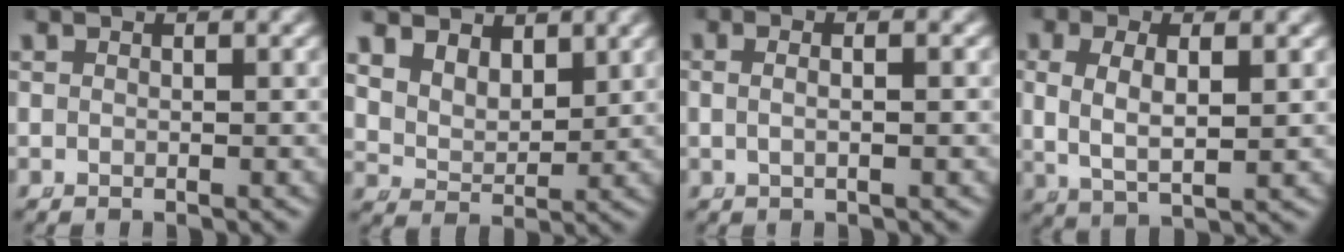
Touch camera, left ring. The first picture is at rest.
{"total": 5.8, "force": [3.0, 4.2, 2.6], "torque": [-0.068, -0.010, 0.052]}
{"total": 1.6, "force": [-0.2, 0.2, 1.6], "torque": [-0.035, -0.006, 0.001]}
{"total": 5.3, "force": [0.6, 3.3, 4.1], "torque": [-0.092, -0.012, 0.021]}